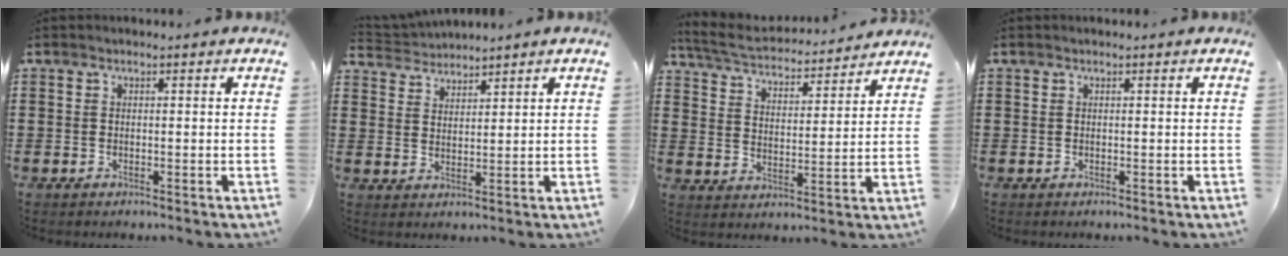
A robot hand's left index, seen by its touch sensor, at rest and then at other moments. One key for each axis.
{"total": 2.9, "fx": 2.8, "fy": 0.5, "fz": -0.5, "tx": -0.003, "ty": -0.009, "tz": 0.051}
{"total": 4.9, "fx": 4.8, "fy": 0.2, "fz": 1.1, "tx": -0.047, "ty": -0.031, "tz": 0.079}
{"total": 0.0}